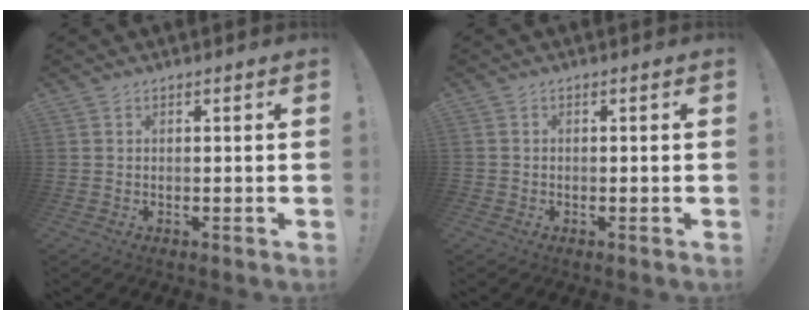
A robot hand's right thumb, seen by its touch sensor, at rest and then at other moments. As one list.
[{"total": 1.0, "force": [-0.7, 0.7, 0.1], "torque": [0.002, 0.002, -0.012]}]